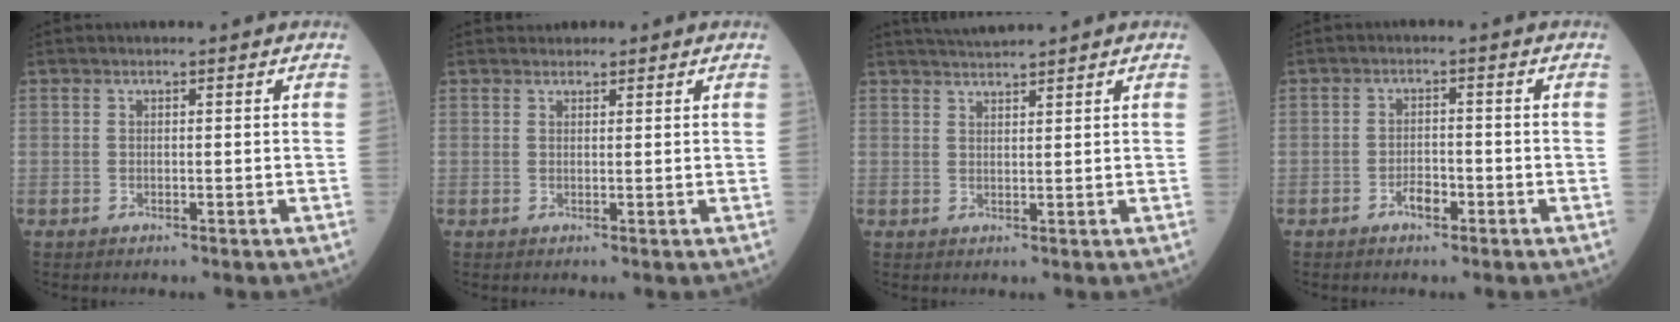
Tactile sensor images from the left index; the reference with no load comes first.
{"total": 1.3, "force": [1.2, 0.6, 0.0], "torque": [-0.001, 0.011, 0.017]}
{"total": 3.3, "force": [3.2, -0.6, 0.7], "torque": [-0.013, 0.018, 0.062]}
{"total": 2.5, "force": [-1.6, 1.1, 1.6], "torque": [-0.031, 0.004, -0.027]}